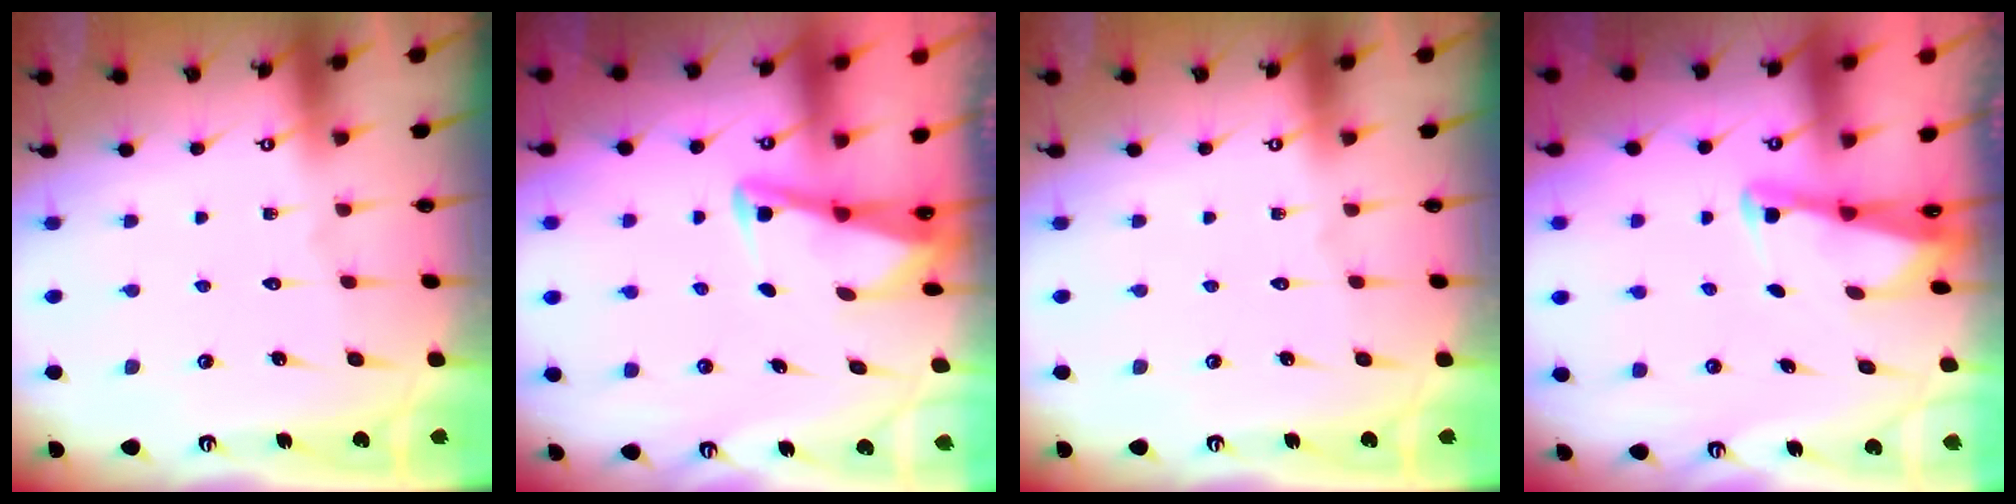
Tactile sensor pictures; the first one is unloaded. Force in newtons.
{"total": 3.0, "press": 3.0, "slide": 0.4}
{"total": 0.0}
{"total": 2.4, "press": 2.4, "slide": 0.2}